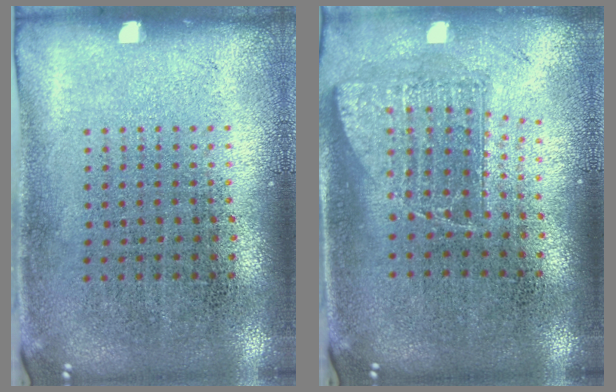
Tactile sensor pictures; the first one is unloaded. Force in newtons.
{"total": 1.3, "press": 1.0, "slide": 0.8}